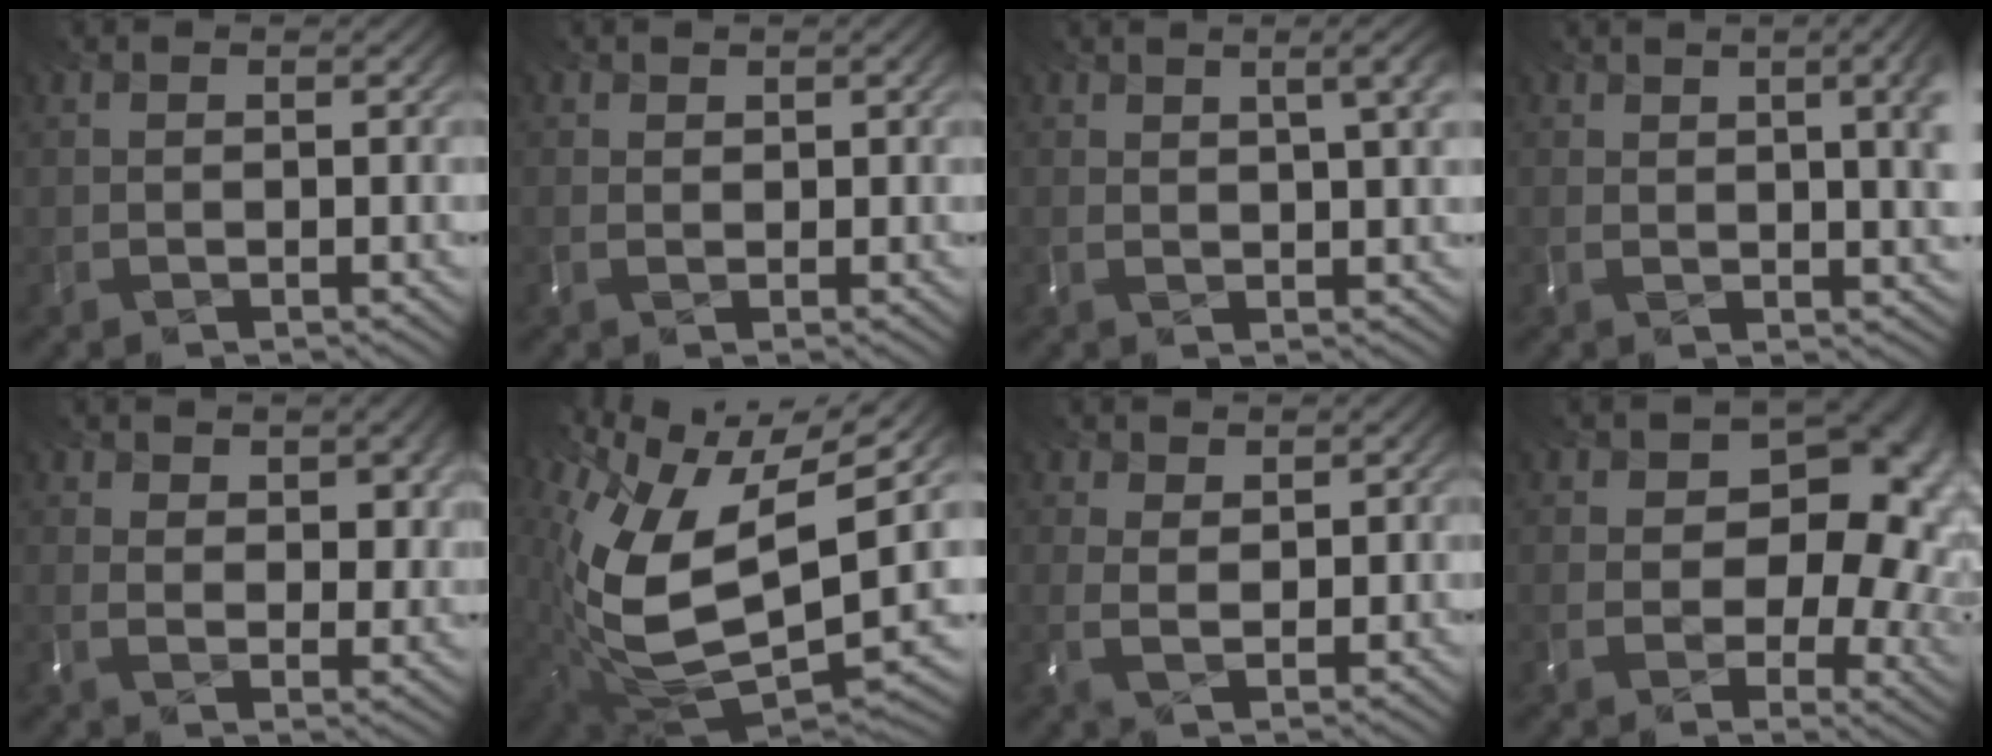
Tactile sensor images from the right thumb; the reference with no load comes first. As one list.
[{"total": 0.8, "force": [0.2, -0.3, -0.7], "torque": [-0.003, -0.007, 0.032]}, {"total": 4.1, "force": [2.0, 0.9, 3.4], "torque": [-0.059, 0.008, 0.051]}, {"total": 7.7, "force": [2.4, 2.7, 6.7], "torque": [-0.092, 0.019, 0.050]}, {"total": 4.1, "force": [2.4, 2.5, 2.0], "torque": [-0.056, -0.016, 0.076]}, {"total": 13.6, "force": [0.8, 7.6, 11.3], "torque": [-0.265, -0.029, 0.042]}, {"total": 1.0, "force": [0.8, 0.1, -0.5], "torque": [-0.018, -0.010, 0.044]}, {"total": 13.9, "force": [2.1, 10.0, 9.4], "torque": [-0.131, -0.017, 0.076]}]